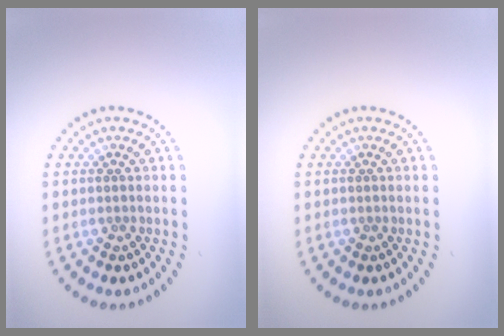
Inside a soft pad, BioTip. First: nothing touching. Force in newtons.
{"total": 0.0}